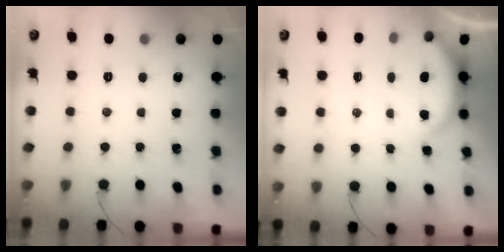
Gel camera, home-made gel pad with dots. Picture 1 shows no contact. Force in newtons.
{"total": 2.3, "press": 2.2, "slide": 0.5}